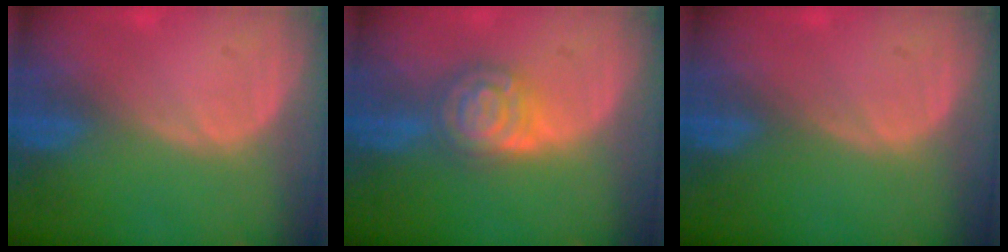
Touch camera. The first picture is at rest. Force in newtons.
{"total": 6.2, "press": 6.2, "slide": 0.4}
{"total": 0.0}